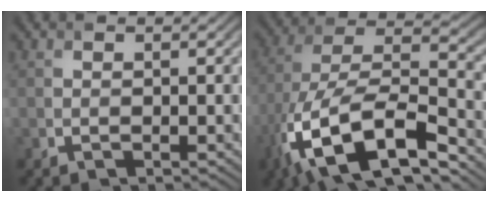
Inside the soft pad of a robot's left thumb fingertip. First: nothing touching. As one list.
[{"total": 17.1, "force": [-9.0, 7.2, 12.6], "torque": [-0.275, -0.025, -0.165]}]